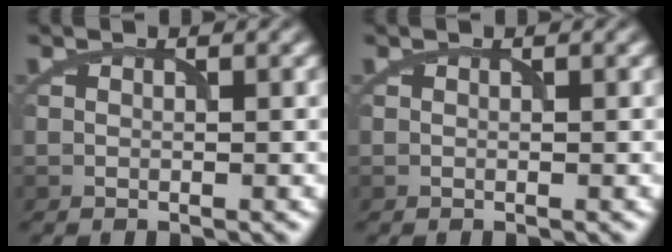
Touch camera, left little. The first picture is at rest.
{"total": 0.0}